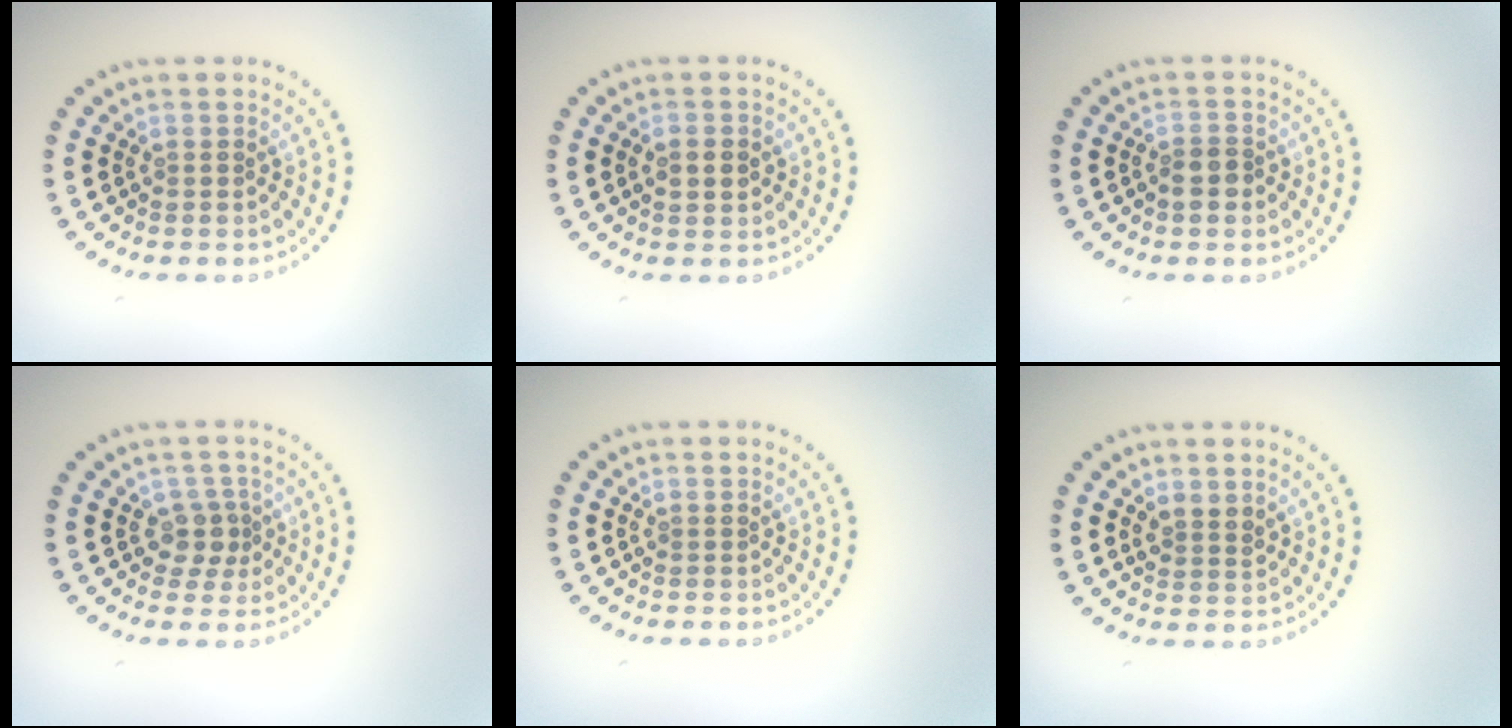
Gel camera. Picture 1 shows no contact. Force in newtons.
{"total": 2.1, "press": 2.1, "slide": 0.0}
{"total": 1.9, "press": 1.7, "slide": 0.8}
{"total": 2.1, "press": 1.7, "slide": 1.2}
{"total": 0.0}
{"total": 1.6, "press": 1.4, "slide": 0.8}